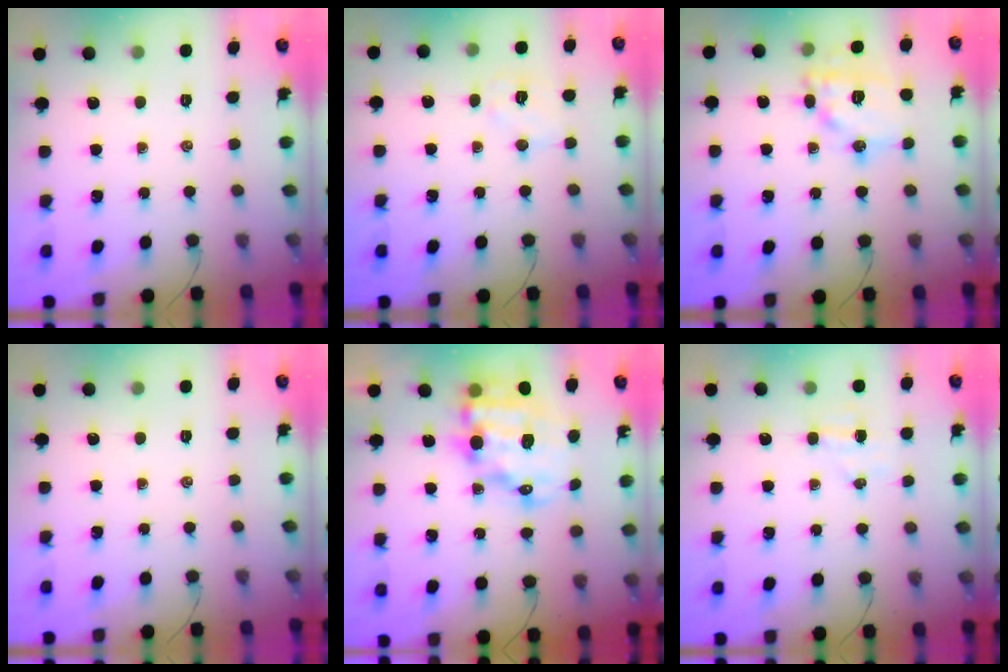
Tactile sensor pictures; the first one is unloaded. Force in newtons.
{"total": 6.1, "press": 6.0, "slide": 1.0}
{"total": 14.3, "press": 14.3, "slide": 0.9}
{"total": 0.0}
{"total": 14.1, "press": 13.8, "slide": 3.2}
{"total": 4.4, "press": 4.2, "slide": 1.0}